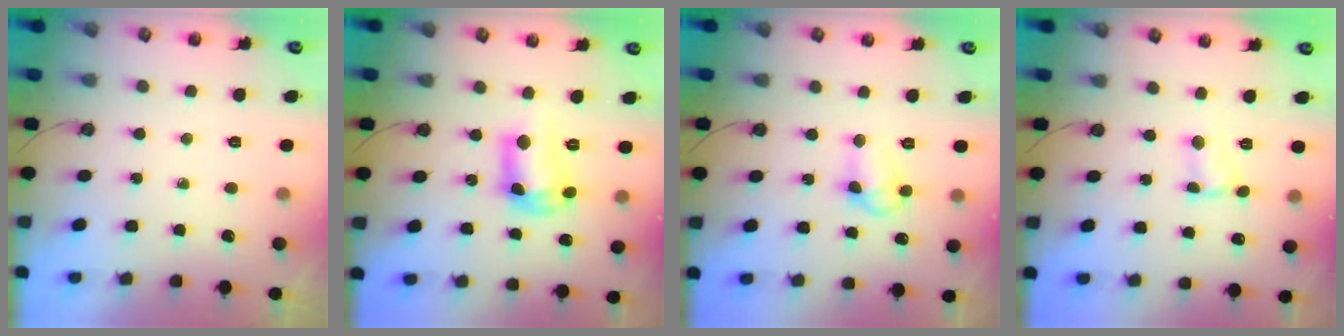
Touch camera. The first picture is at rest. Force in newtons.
{"total": 12.3, "press": 12.3, "slide": 1.0}
{"total": 8.2, "press": 8.2, "slide": 0.4}
{"total": 1.5, "press": 1.4, "slide": 0.2}